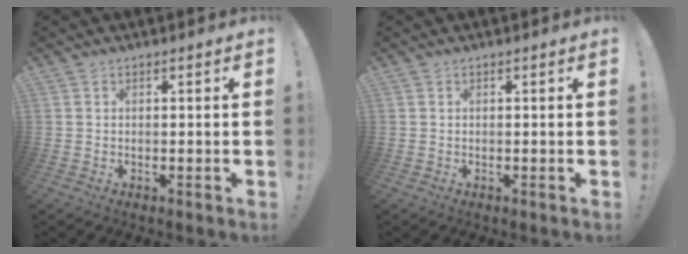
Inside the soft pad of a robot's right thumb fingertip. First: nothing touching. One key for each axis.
{"total": 0.0}